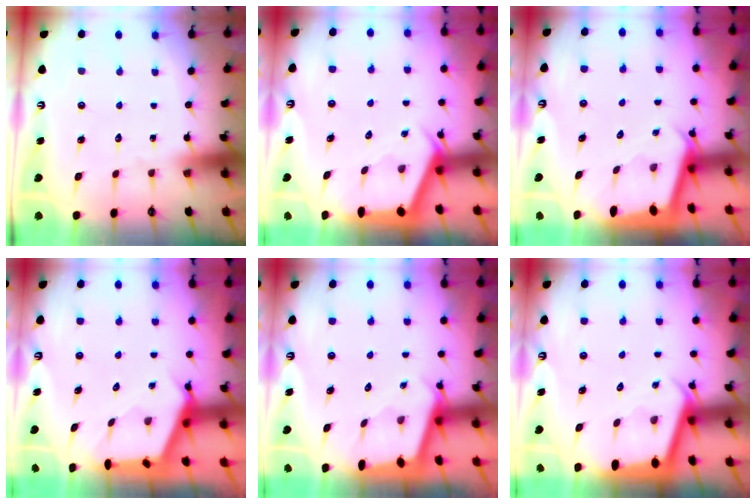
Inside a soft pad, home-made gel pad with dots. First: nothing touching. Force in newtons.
{"total": 2.8, "press": 2.8, "slide": 0.4}
{"total": 2.1, "press": 2.1, "slide": 0.1}
{"total": 2.8, "press": 2.8, "slide": 0.3}
{"total": 1.9, "press": 1.9, "slide": 0.2}
{"total": 2.3, "press": 2.3, "slide": 0.1}